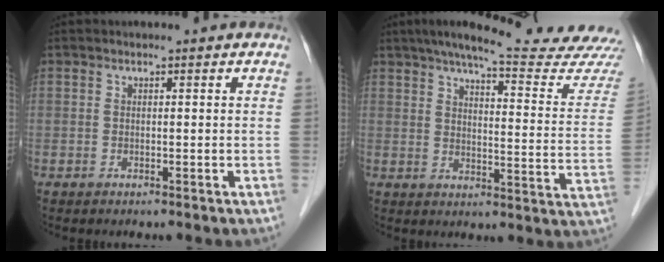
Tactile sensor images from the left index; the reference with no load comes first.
{"total": 21.5, "force": [19.6, -0.5, 8.9], "torque": [-0.124, -0.072, 0.239]}